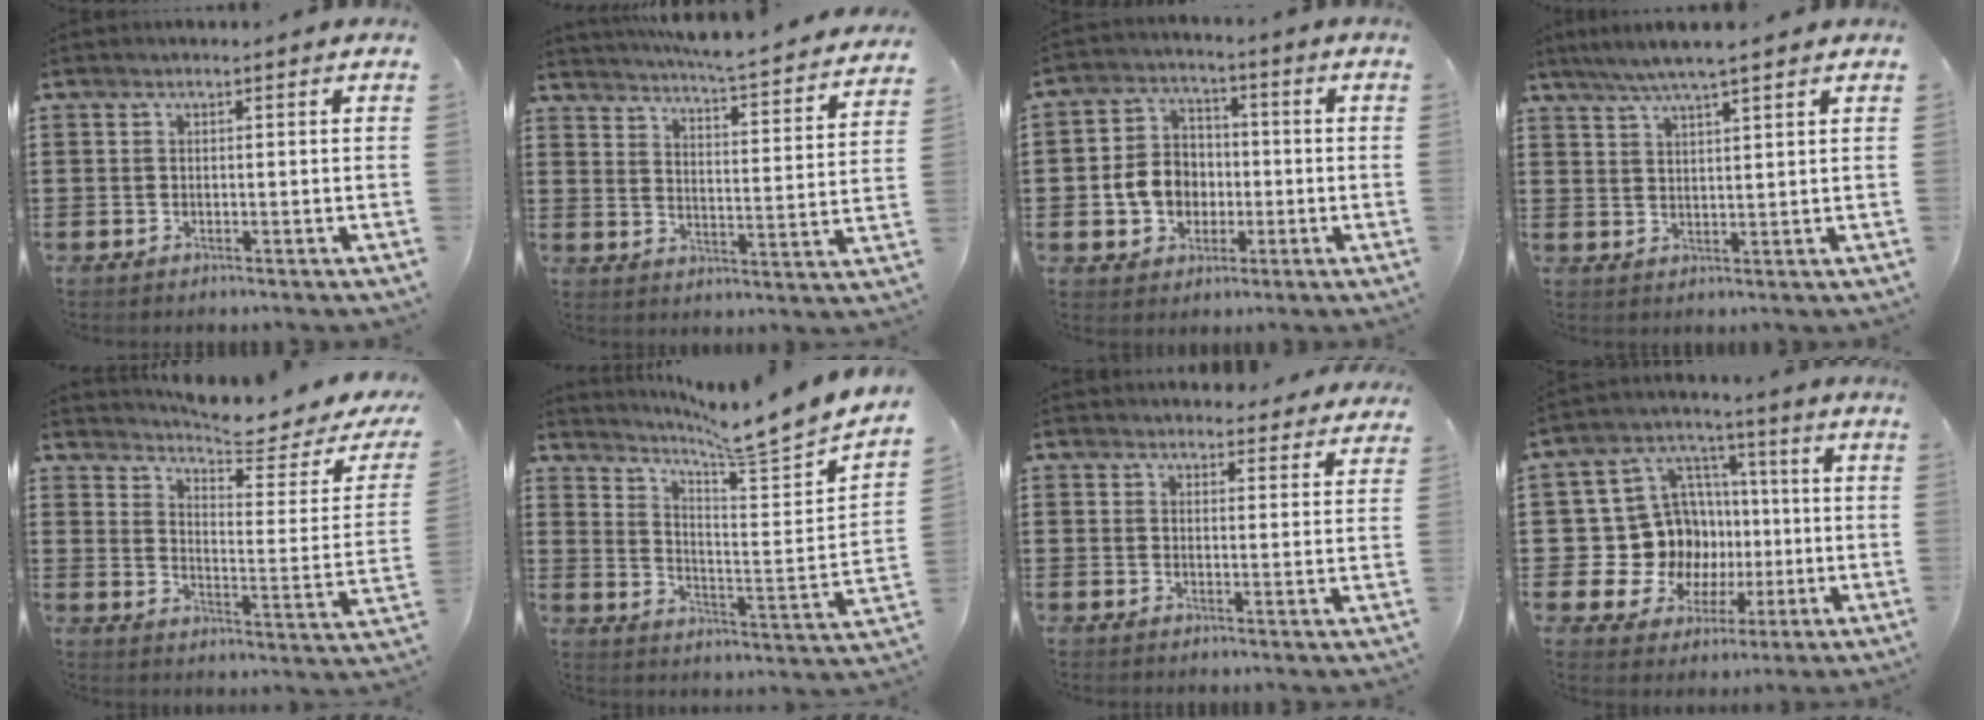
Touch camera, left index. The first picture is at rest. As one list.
[{"total": 5.0, "force": [4.8, -0.8, 1.2], "torque": [-0.040, -0.049, 0.074]}, {"total": 7.3, "force": [-1.2, 6.4, 3.2], "torque": [-0.081, 0.015, -0.024]}, {"total": 4.8, "force": [3.9, -0.1, 2.8], "torque": [-0.062, -0.006, 0.069]}, {"total": 5.8, "force": [5.2, 0.2, 2.7], "torque": [-0.062, -0.043, 0.083]}, {"total": 6.4, "force": [5.8, -1.1, 2.4], "torque": [-0.059, -0.063, 0.085]}, {"total": 3.5, "force": [3.4, 0.8, 0.5], "torque": [-0.001, -0.014, 0.061]}, {"total": 12.3, "force": [-0.2, 11.7, 3.8], "torque": [-0.115, -0.002, 0.012]}]